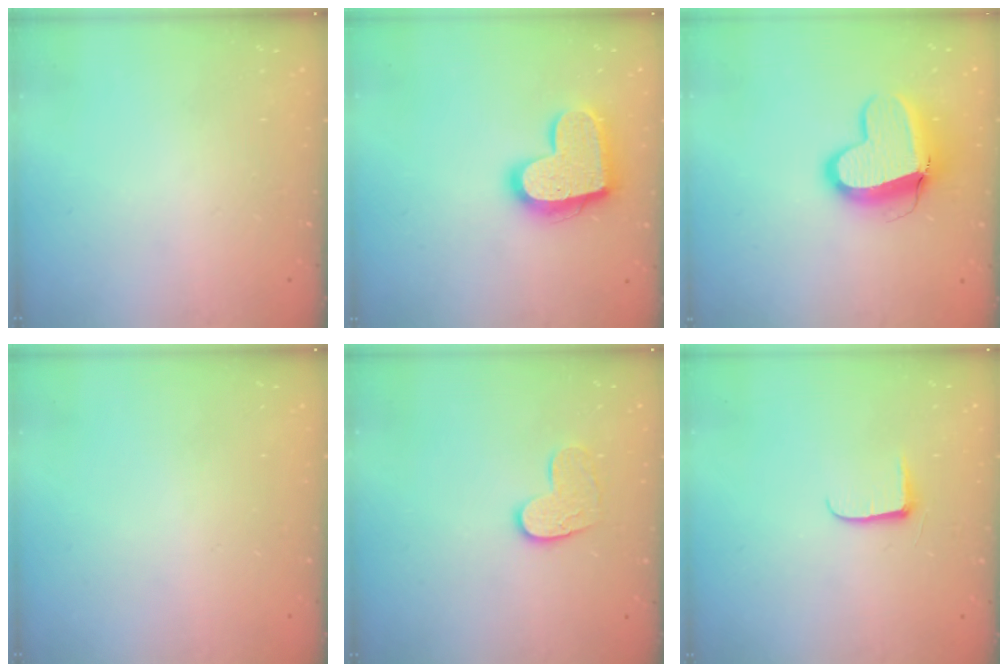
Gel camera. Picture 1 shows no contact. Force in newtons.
{"total": 17.6, "press": 17.5, "slide": 1.3}
{"total": 15.6, "press": 15.5, "slide": 1.5}
{"total": 0.6, "press": 0.6, "slide": 0.2}
{"total": 9.5, "press": 9.5, "slide": 0.6}
{"total": 5.8, "press": 5.8, "slide": 0.9}